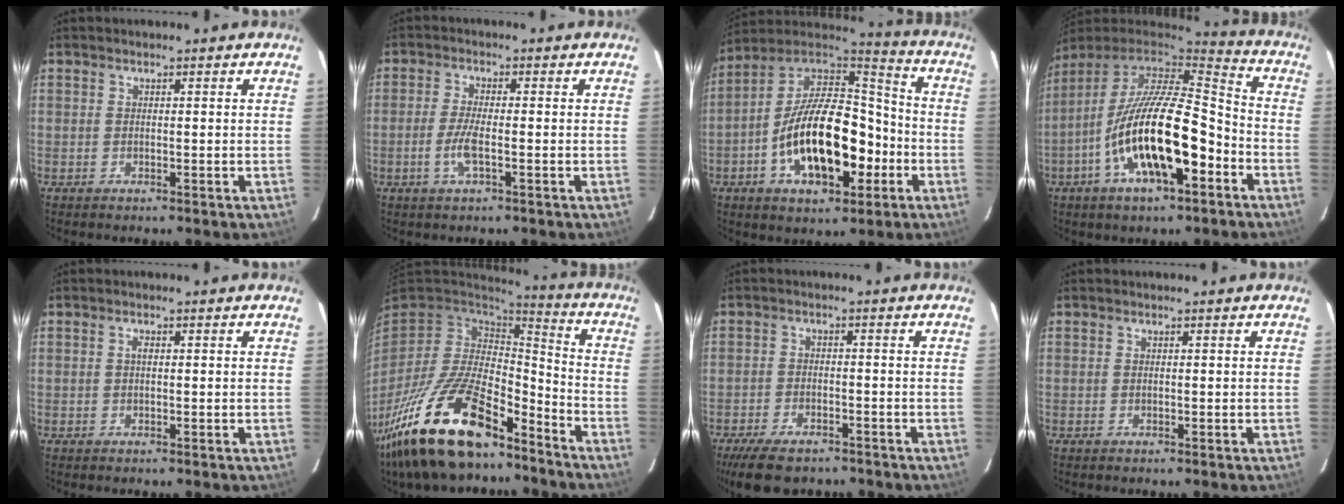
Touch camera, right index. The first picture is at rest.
{"total": 4.4, "force": [-1.5, 0.8, 4.1], "torque": [-0.086, -0.003, -0.033]}
{"total": 21.4, "force": [-6.3, 10.7, 17.5], "torque": [-0.323, 0.017, -0.101]}
{"total": 21.2, "force": [-8.0, 7.3, 18.2], "torque": [-0.331, -0.016, -0.142]}
{"total": 0.7, "force": [0.1, 0.3, 0.6], "torque": [-0.012, 0.003, -0.001]}
{"total": 25.8, "force": [-17.7, 9.8, 16.0], "torque": [-0.330, -0.033, -0.302]}
{"total": 9.6, "force": [-7.5, 3.8, 4.6], "torque": [-0.114, -0.015, -0.125]}
{"total": 0.0}